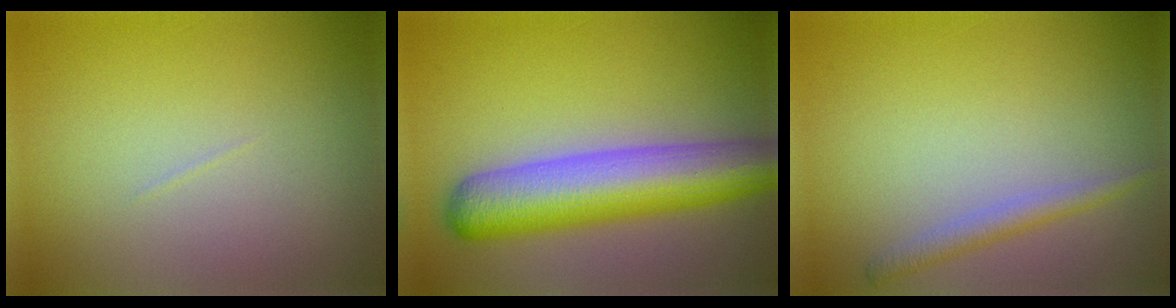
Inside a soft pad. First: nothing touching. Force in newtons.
{"total": 8.9, "press": 8.8, "slide": 0.3}
{"total": 1.8, "press": 1.8, "slide": 0.1}